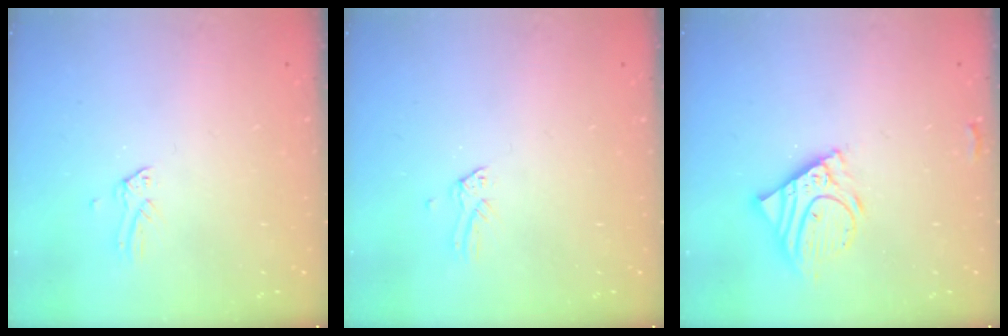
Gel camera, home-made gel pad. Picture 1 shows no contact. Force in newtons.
{"total": 0.0}
{"total": 10.0, "press": 9.9, "slide": 1.3}